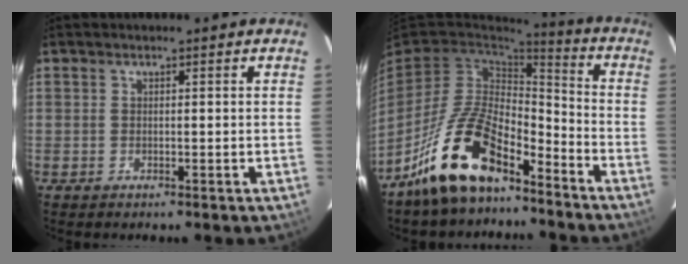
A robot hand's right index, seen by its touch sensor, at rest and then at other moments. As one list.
[{"total": 16.3, "force": [-11.5, 6.4, 9.6], "torque": [-0.198, 0.008, -0.208]}]